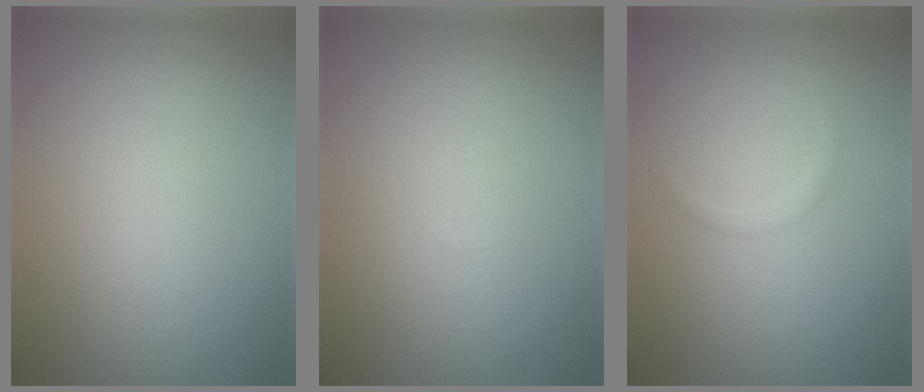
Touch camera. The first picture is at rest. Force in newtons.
{"total": 0.0}
{"total": 0.7, "press": 0.7, "slide": 0.1}